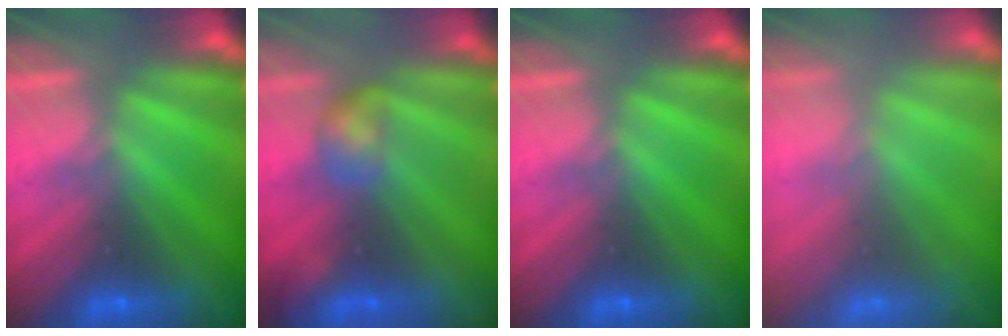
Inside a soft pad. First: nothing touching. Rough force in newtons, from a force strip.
{"total": 2.9}
{"total": 0.0}
{"total": 7.7}